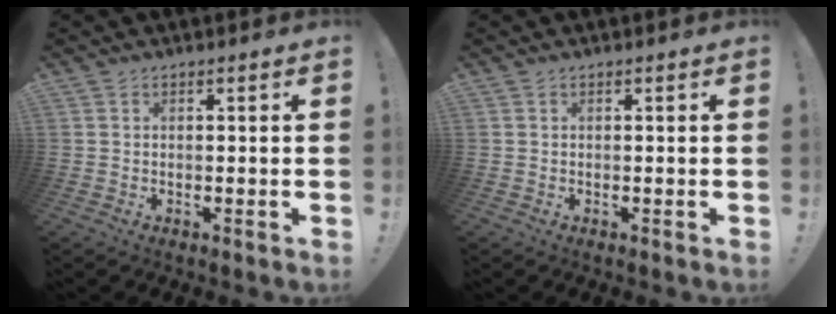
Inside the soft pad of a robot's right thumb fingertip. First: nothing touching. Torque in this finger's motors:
{"motor_torque": [-0.01, 0.01, 0.00, 0.00, 0.00]}